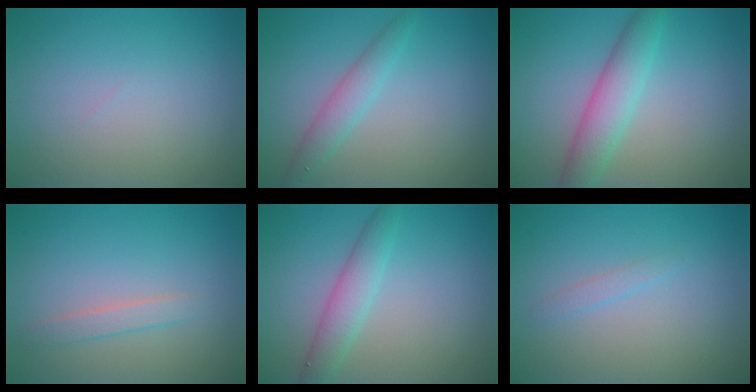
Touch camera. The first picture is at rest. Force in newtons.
{"total": 2.2, "press": 2.2, "slide": 0.1}
{"total": 3.9, "press": 3.9, "slide": 0.2}
{"total": 1.3, "press": 1.3, "slide": 0.1}
{"total": 2.8, "press": 2.8, "slide": 0.2}
{"total": 0.8, "press": 0.8, "slide": 0.1}